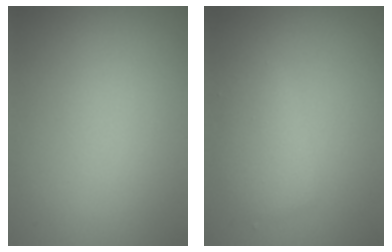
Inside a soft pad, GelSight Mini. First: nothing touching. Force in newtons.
{"total": 2.6, "press": 2.6, "slide": 0.0}